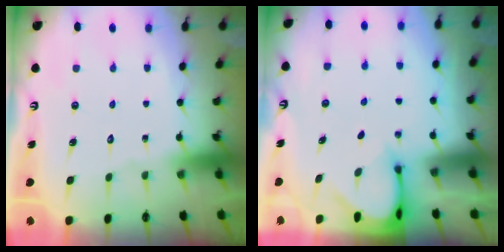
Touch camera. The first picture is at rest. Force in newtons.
{"total": 3.3, "press": 3.3, "slide": 0.3}